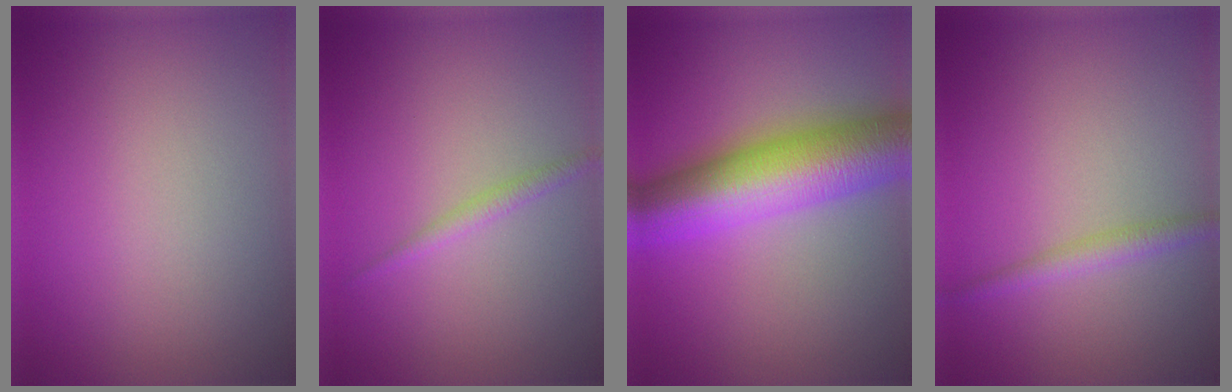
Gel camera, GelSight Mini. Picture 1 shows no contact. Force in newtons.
{"total": 1.2, "press": 1.2, "slide": 0.0}
{"total": 11.1, "press": 11.1, "slide": 0.1}
{"total": 1.8, "press": 1.8, "slide": 0.0}